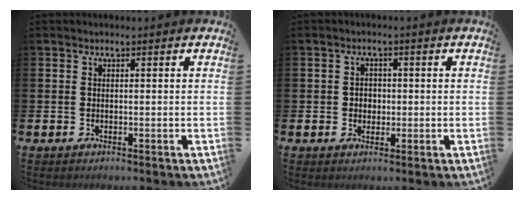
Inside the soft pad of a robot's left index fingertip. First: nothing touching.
{"total": 2.0, "force": [0.2, 1.8, 0.7], "torque": [-0.001, 0.003, -0.003]}